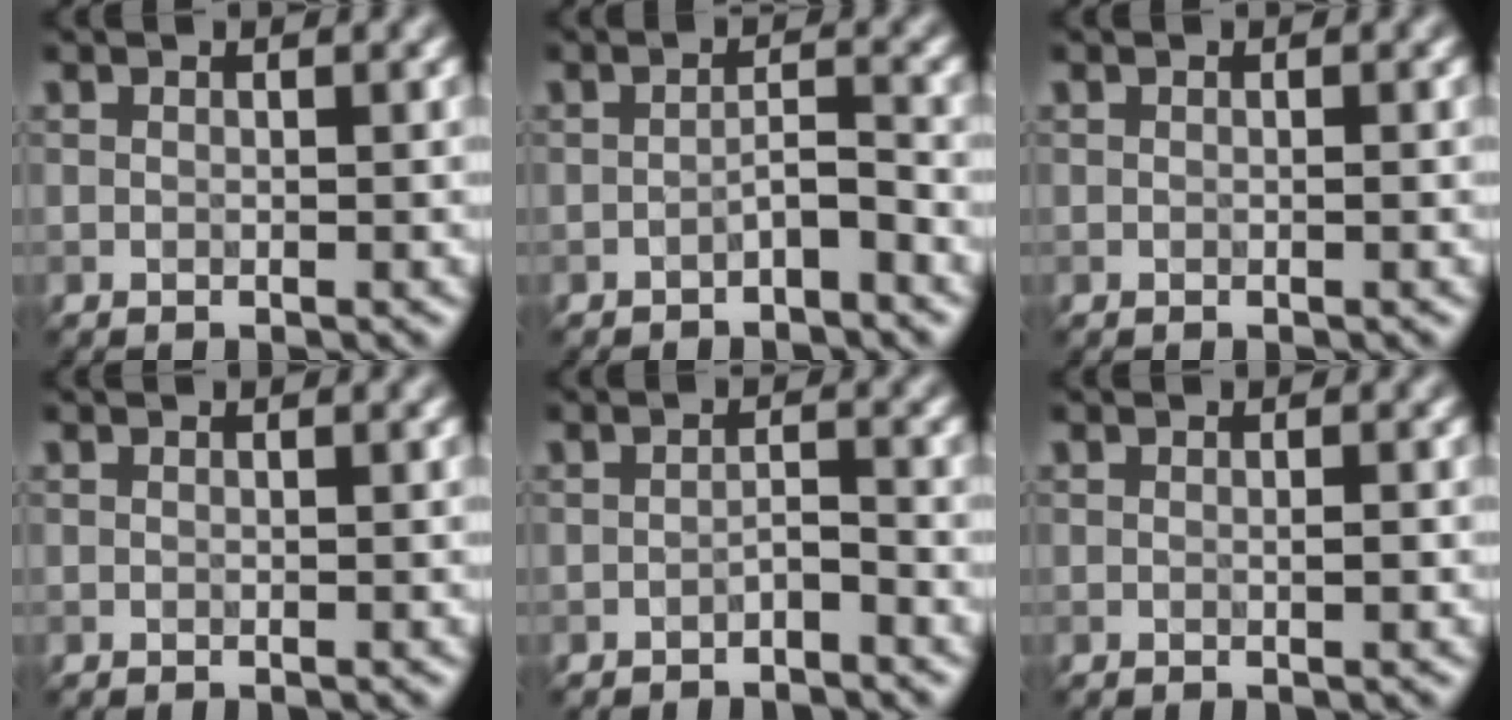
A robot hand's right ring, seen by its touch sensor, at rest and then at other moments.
{"total": 1.7, "force": [-1.2, 0.3, 1.1], "torque": [-0.018, 0.008, -0.023]}
{"total": 0.0}
{"total": 0.0}
{"total": 1.1, "force": [-0.9, 0.3, 0.7], "torque": [-0.012, 0.005, -0.015]}
{"total": 0.6, "force": [0.0, 0.1, 0.6], "torque": [-0.008, -0.001, 0.000]}